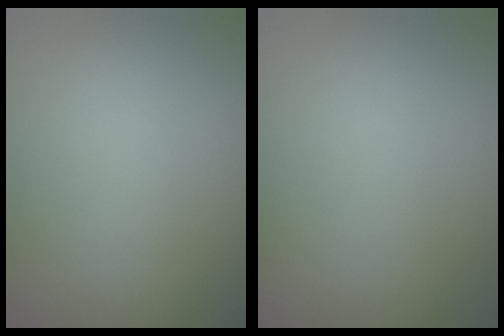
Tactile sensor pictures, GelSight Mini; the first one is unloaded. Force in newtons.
{"total": 0.0}